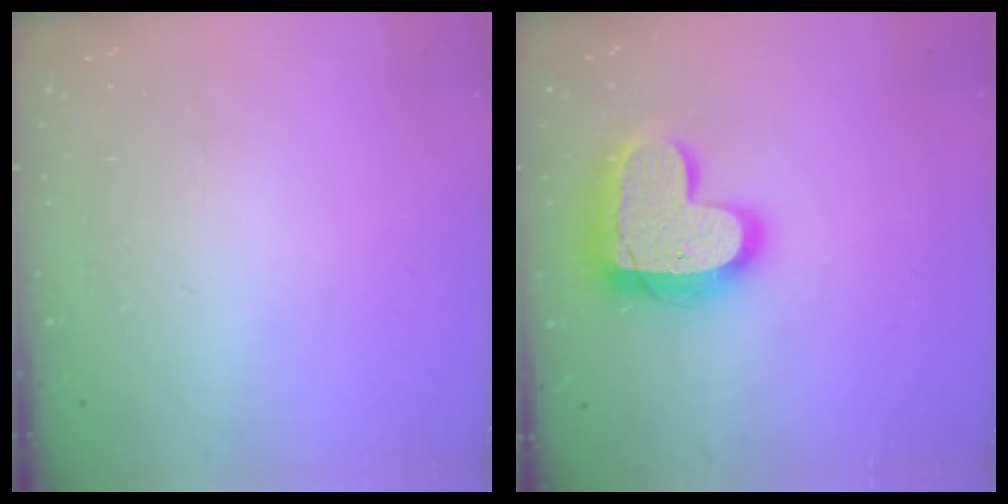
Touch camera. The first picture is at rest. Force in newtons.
{"total": 18.3, "press": 18.2, "slide": 1.2}